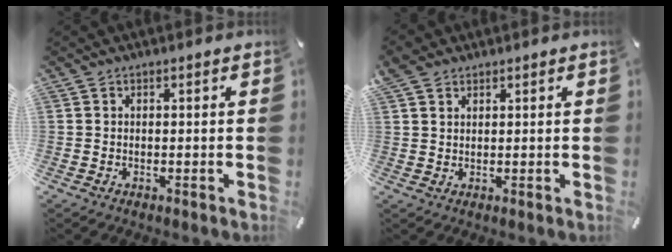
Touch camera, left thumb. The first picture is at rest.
{"total": 3.0, "force": [2.0, 2.1, 0.8], "torque": [-0.019, 0.003, 0.039]}